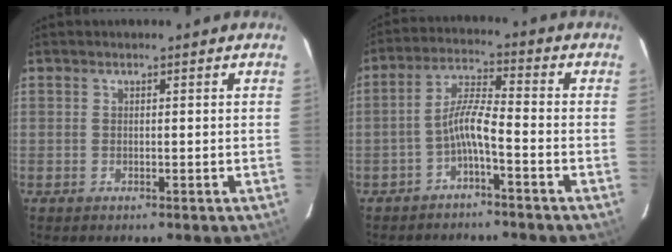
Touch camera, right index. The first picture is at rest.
{"total": 5.4, "force": [-2.9, 0.4, 4.6], "torque": [-0.106, 0.016, -0.055]}